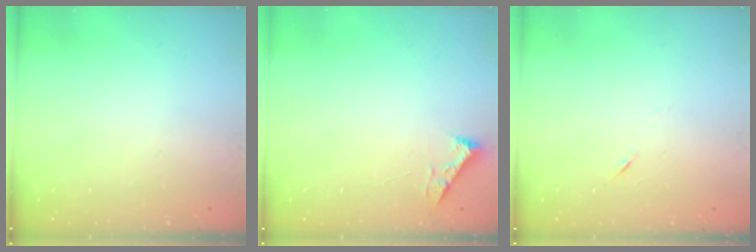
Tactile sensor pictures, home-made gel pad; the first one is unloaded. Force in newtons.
{"total": 2.5, "press": 2.5, "slide": 0.3}
{"total": 3.8, "press": 3.6, "slide": 1.1}